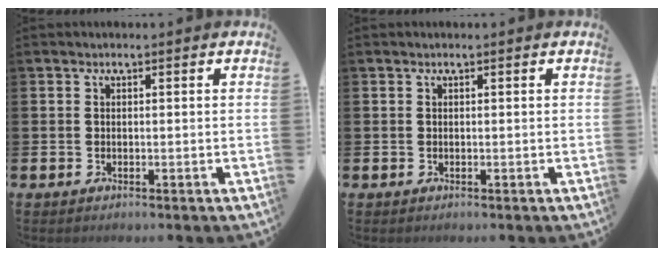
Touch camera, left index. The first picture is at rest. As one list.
[{"total": 0.0}]